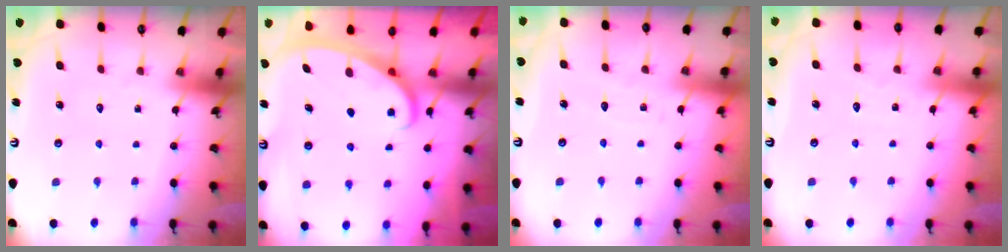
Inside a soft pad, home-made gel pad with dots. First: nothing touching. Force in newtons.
{"total": 2.5, "press": 2.5, "slide": 0.4}
{"total": 2.3, "press": 2.3, "slide": 0.3}
{"total": 2.6, "press": 2.6, "slide": 0.4}